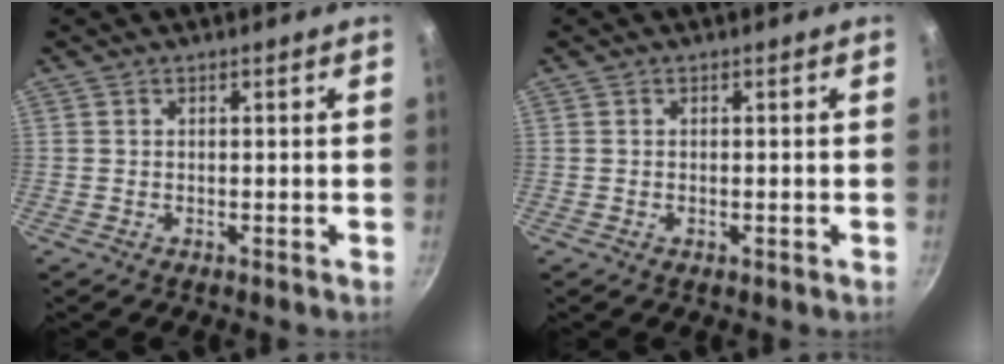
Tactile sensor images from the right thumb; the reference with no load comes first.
{"total": 0.6, "force": [-0.2, 0.3, 0.4], "torque": [-0.006, 0.000, -0.005]}